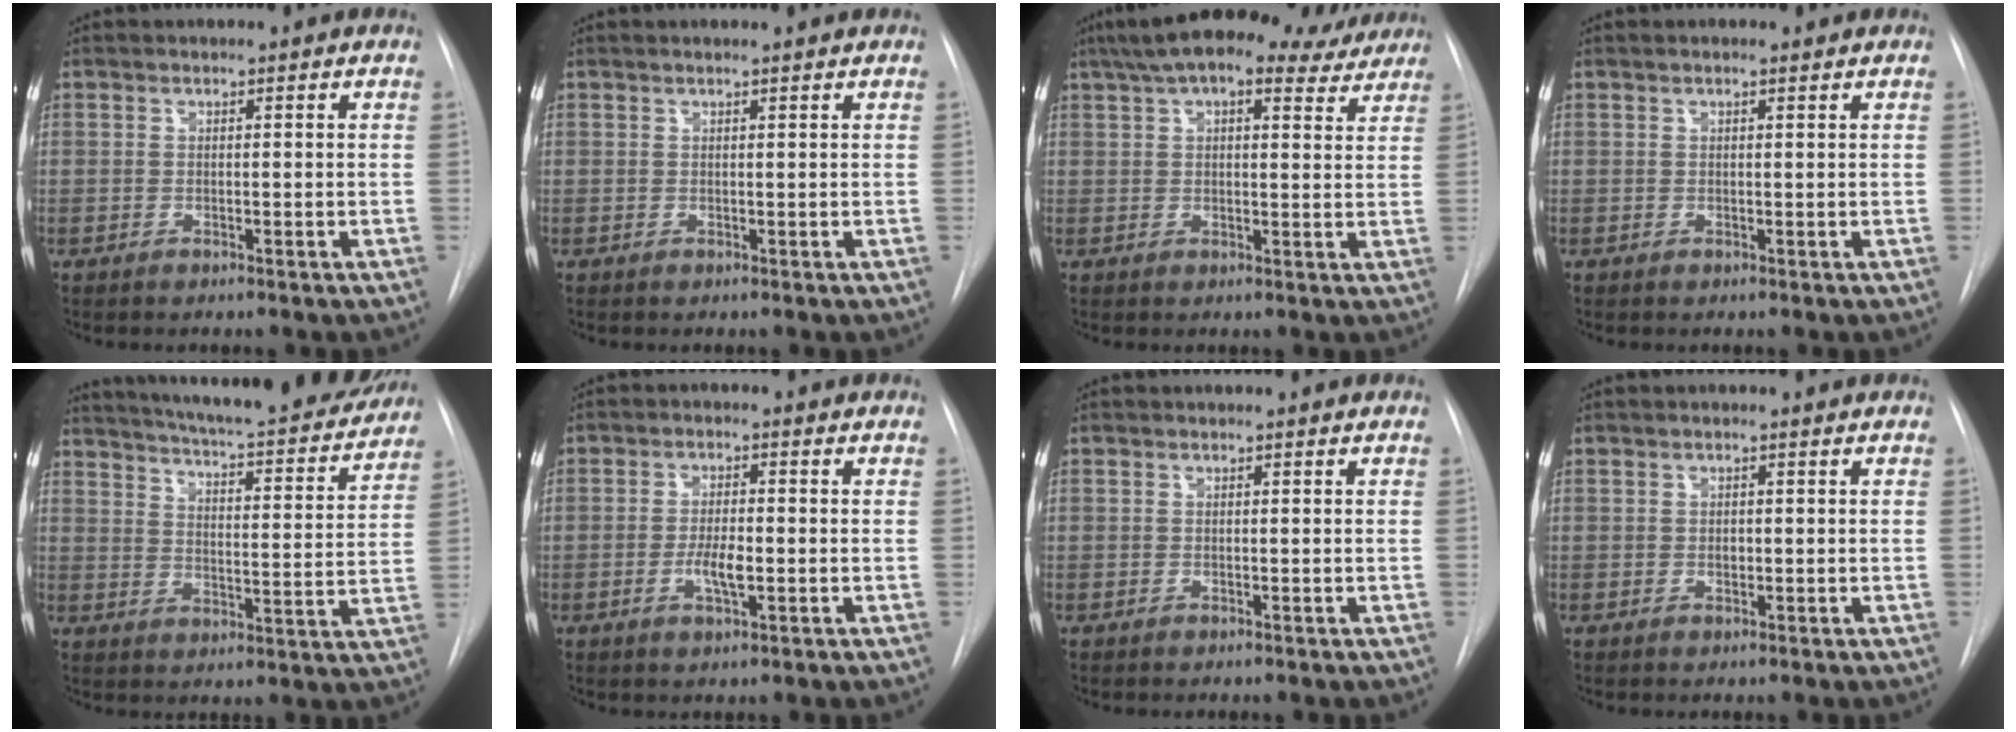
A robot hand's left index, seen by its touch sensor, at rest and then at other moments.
{"total": 2.2, "force": [2.0, -0.1, 0.9], "torque": [-0.012, 0.015, 0.025]}
{"total": 18.3, "force": [14.6, 5.9, 9.2], "torque": [-0.155, 0.057, 0.198]}
{"total": 1.1, "force": [0.9, 0.1, 0.6], "torque": [-0.013, 0.011, 0.015]}
{"total": 24.8, "force": [22.3, 3.4, 10.2], "torque": [-0.160, -0.039, 0.285]}
{"total": 4.0, "force": [-1.0, 1.0, 3.8], "torque": [-0.072, -0.001, -0.015]}
{"total": 0.0}
{"total": 0.8, "force": [0.0, 0.5, 0.6], "torque": [-0.008, 0.001, 0.000]}